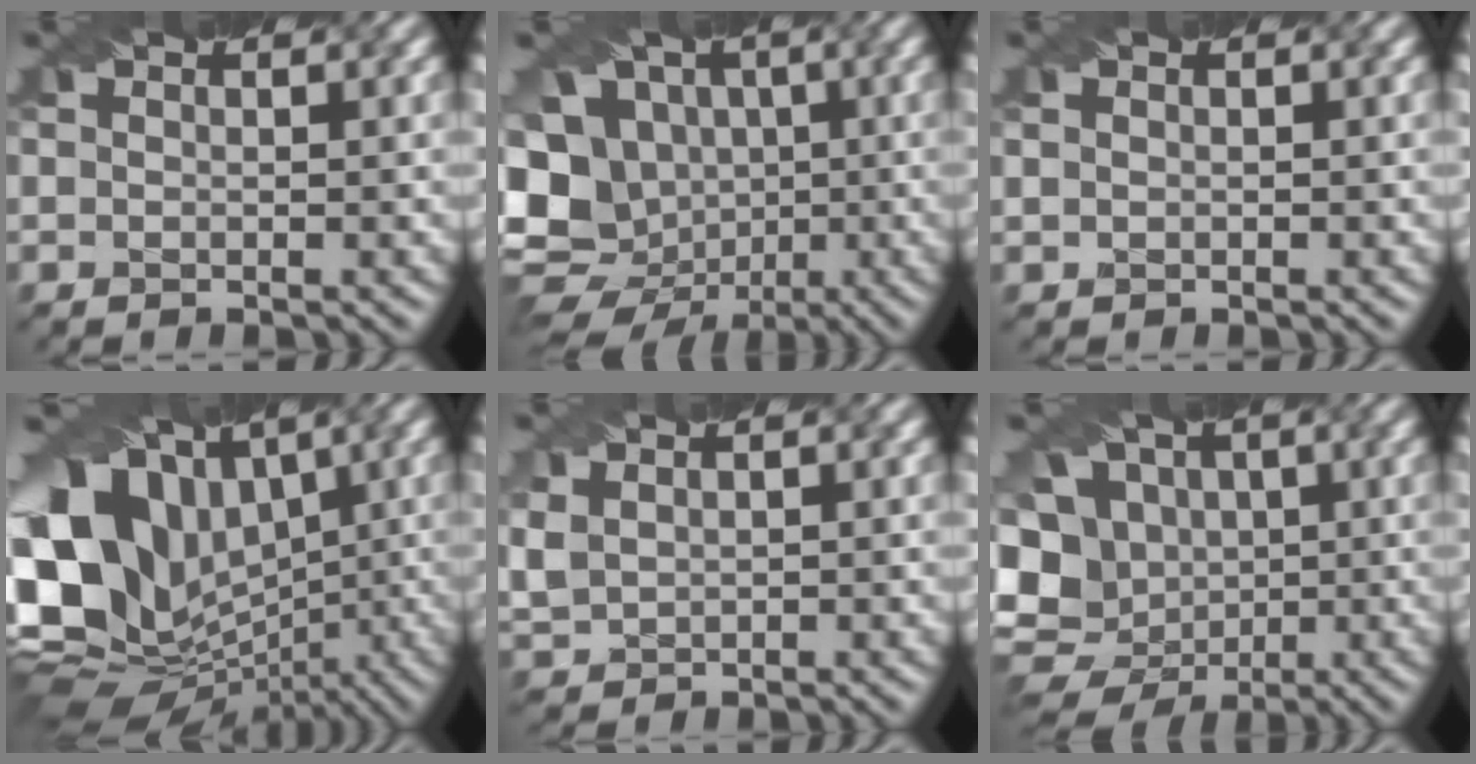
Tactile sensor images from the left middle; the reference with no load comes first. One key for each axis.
{"total": 16.0, "fx": -2.8, "fy": 13.9, "fz": 7.5, "tx": -0.148, "ty": 0.001, "tz": -0.070}
{"total": 0.5, "fx": 0.3, "fy": 0.4, "fz": 0.2, "tx": -0.005, "ty": -0.001, "tz": 0.007}
{"total": 18.2, "fx": 1.8, "fy": 14.4, "fz": 11.0, "tx": -0.206, "ty": 0.001, "tz": 0.045}
{"total": 2.5, "fx": 0.9, "fy": 1.9, "fz": 1.3, "tx": -0.045, "ty": 0.003, "tz": 0.025}
{"total": 13.4, "fx": -1.3, "fy": 11.7, "fz": 6.5, "tx": -0.125, "ty": 0.014, "tz": -0.046}